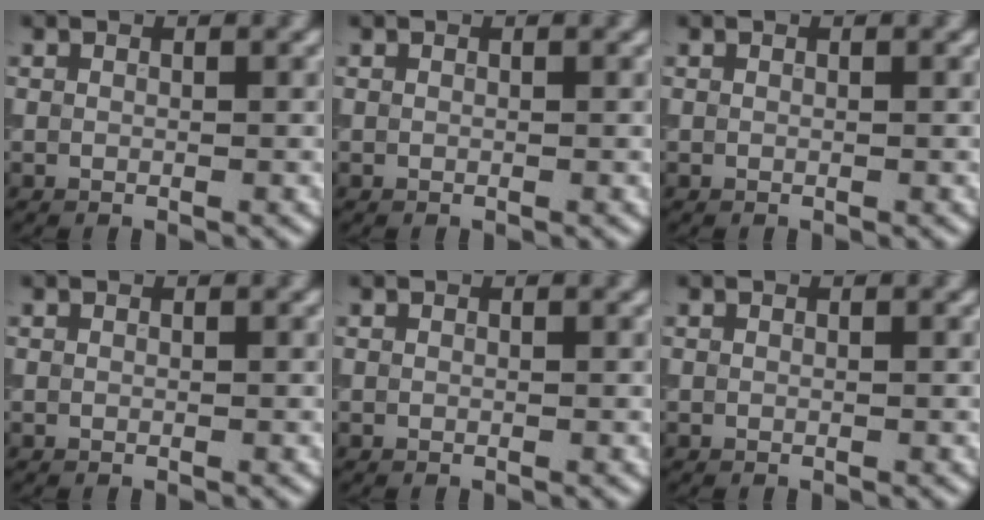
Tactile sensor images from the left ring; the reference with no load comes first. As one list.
[{"total": 0.0}, {"total": 0.0}, {"total": 0.0}, {"total": 0.0}, {"total": 0.0}]